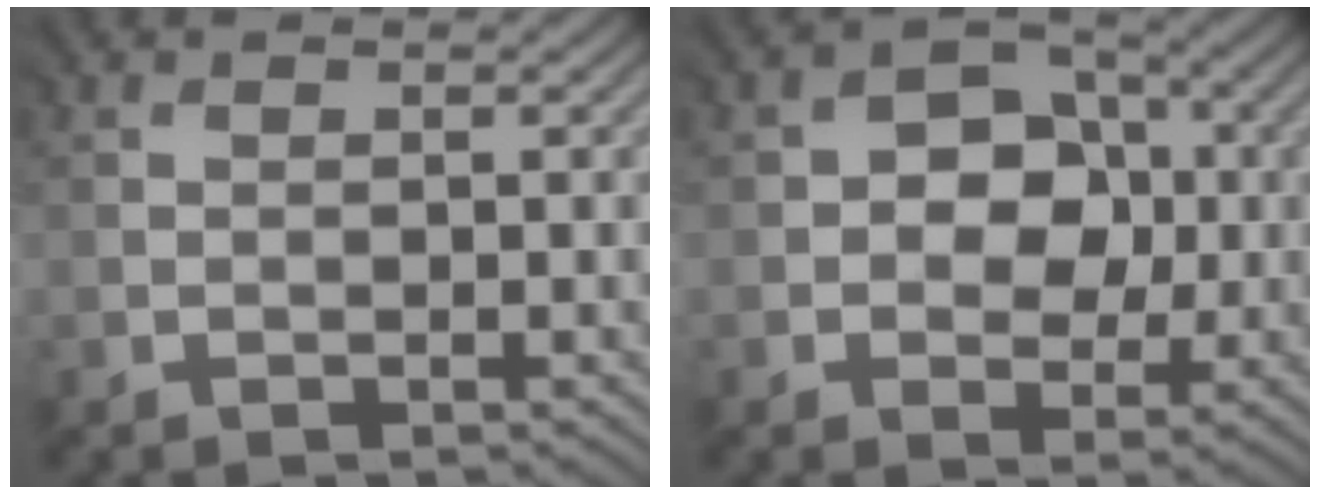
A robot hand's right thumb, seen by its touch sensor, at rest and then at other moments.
{"total": 6.4, "force": [0.2, 4.9, 4.0], "torque": [-0.054, 0.006, -0.007]}